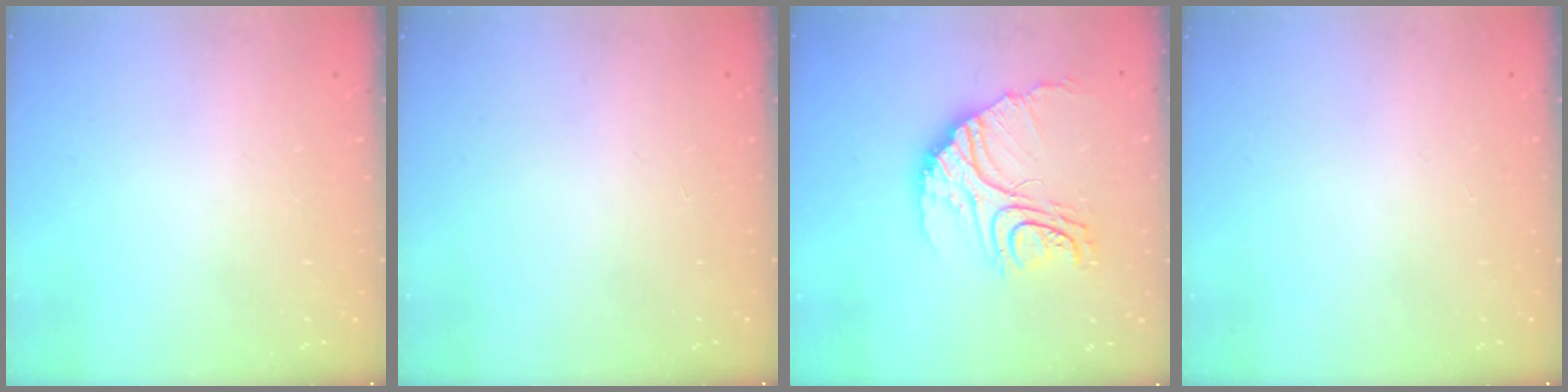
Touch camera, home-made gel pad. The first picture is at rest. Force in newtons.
{"total": 0.0}
{"total": 19.0, "press": 18.9, "slide": 2.1}
{"total": 0.0}